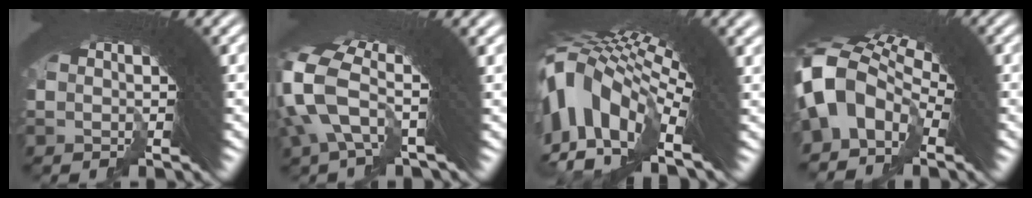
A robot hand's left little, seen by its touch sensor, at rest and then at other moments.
{"total": 4.6, "force": [0.5, 1.7, 4.2], "torque": [-0.110, -0.017, 0.014]}
{"total": 10.2, "force": [-1.2, 5.6, 8.4], "torque": [-0.164, -0.012, -0.021]}
{"total": 8.6, "force": [0.8, 6.2, 5.9], "torque": [-0.124, -0.007, 0.007]}